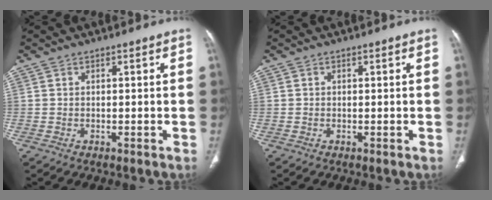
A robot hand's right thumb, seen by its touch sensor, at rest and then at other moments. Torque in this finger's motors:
{"motor_torque": [-0.10, -0.01, -0.27, 0.07, 0.02]}